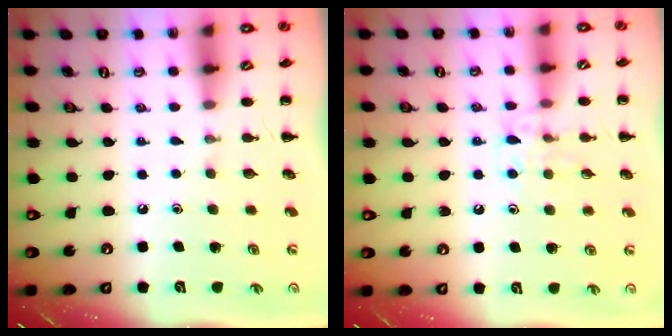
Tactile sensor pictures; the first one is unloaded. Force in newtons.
{"total": 8.4, "press": 8.2, "slide": 1.6}